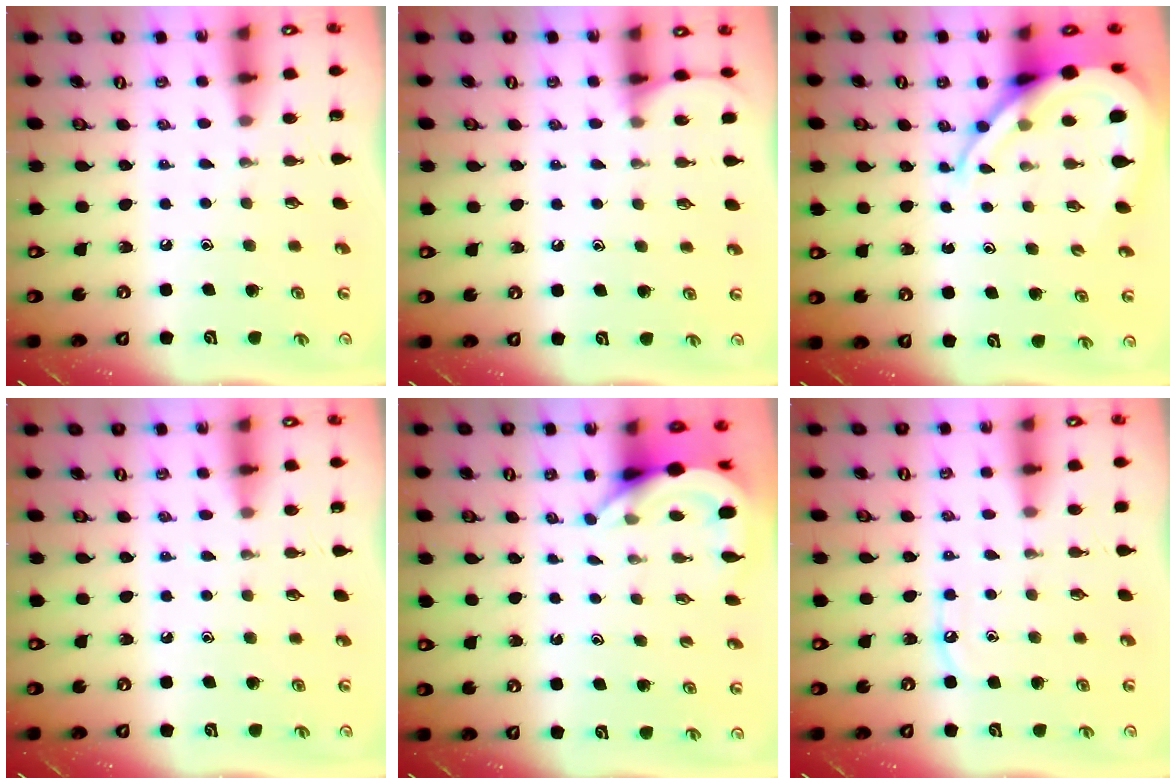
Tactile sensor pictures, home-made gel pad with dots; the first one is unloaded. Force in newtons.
{"total": 5.1, "press": 5.0, "slide": 0.7}
{"total": 10.9, "press": 10.8, "slide": 0.9}
{"total": 3.9, "press": 3.9, "slide": 0.5}
{"total": 4.1, "press": 4.1, "slide": 0.5}
{"total": 5.4, "press": 5.3, "slide": 0.6}